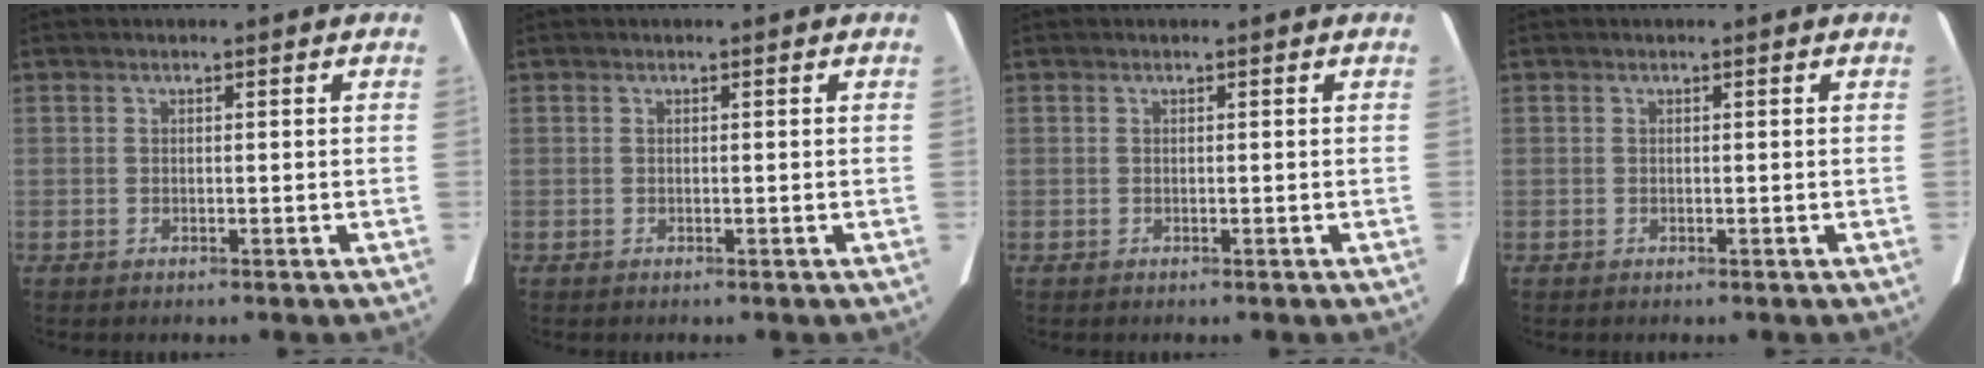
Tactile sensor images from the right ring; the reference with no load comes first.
{"total": 0.0}
{"total": 0.0}
{"total": 0.0}